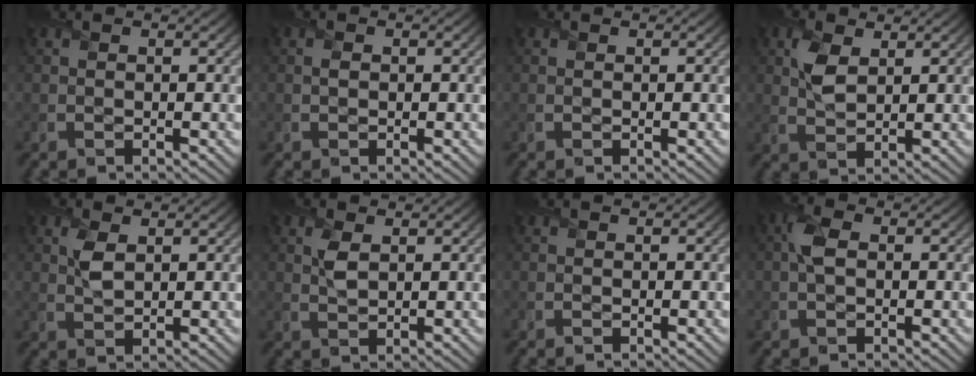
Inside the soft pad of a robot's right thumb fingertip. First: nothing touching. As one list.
[{"total": 0.8, "force": [0.0, 0.7, 0.3], "torque": [-0.006, -0.004, -0.002]}, {"total": 0.0}, {"total": 4.0, "force": [1.7, 2.3, 2.8], "torque": [-0.068, 0.003, 0.032]}, {"total": 2.8, "force": [1.1, 1.5, 2.1], "torque": [-0.053, 0.001, 0.024]}, {"total": 2.5, "force": [1.0, 1.3, 1.8], "torque": [-0.046, 0.001, 0.021]}, {"total": 0.0}, {"total": 3.1, "force": [0.3, 1.8, 2.5], "torque": [-0.062, 0.006, 0.000]}]